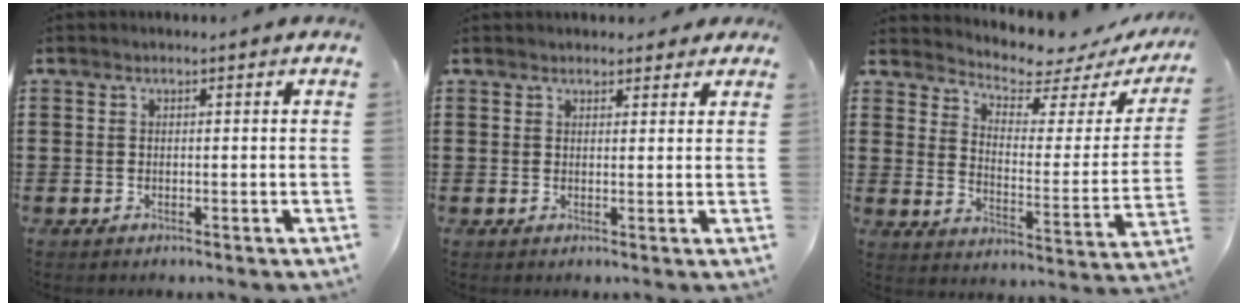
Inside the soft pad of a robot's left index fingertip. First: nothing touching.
{"total": 2.1, "force": [1.9, 0.9, 0.2], "torque": [-0.002, -0.001, 0.034]}
{"total": 3.8, "force": [3.6, 0.7, 1.0], "torque": [-0.039, -0.037, 0.051]}